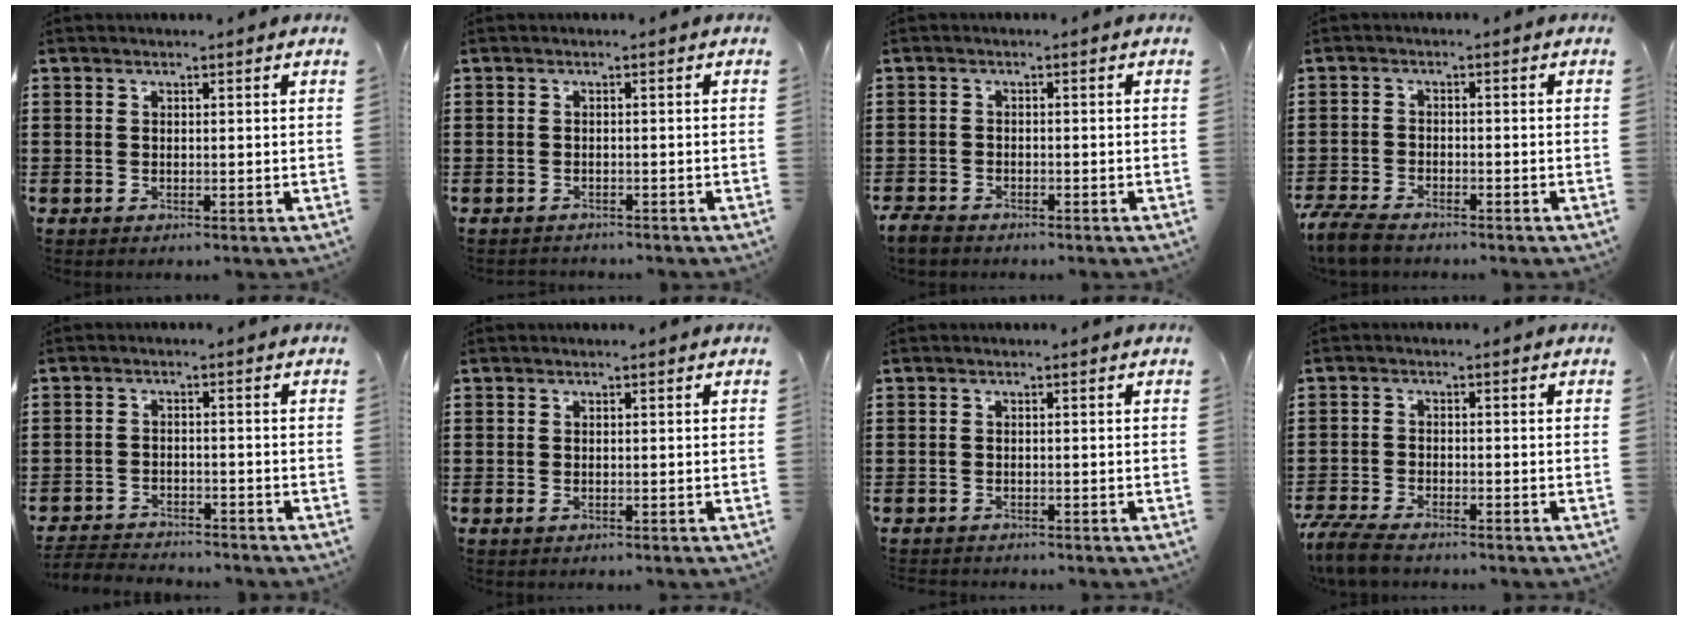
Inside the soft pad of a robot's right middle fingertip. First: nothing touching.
{"total": 1.0, "force": [-1.0, 0.3, -0.2], "torque": [0.001, 0.004, -0.023]}
{"total": 2.0, "force": [-1.7, 0.8, 0.5], "torque": [-0.020, 0.001, -0.038]}
{"total": 3.9, "force": [-3.6, 0.9, 1.3], "torque": [-0.044, -0.004, -0.076]}
{"total": 3.2, "force": [-3.1, 0.5, -0.1], "torque": [-0.005, 0.000, -0.067]}
{"total": 0.6, "force": [-0.2, 0.4, 0.3], "torque": [-0.008, -0.001, -0.005]}
{"total": 0.9, "force": [-0.8, 0.3, -0.2], "torque": [0.002, 0.004, -0.019]}
{"total": 4.3, "force": [-4.0, 0.8, 1.5], "torque": [-0.045, -0.005, -0.084]}